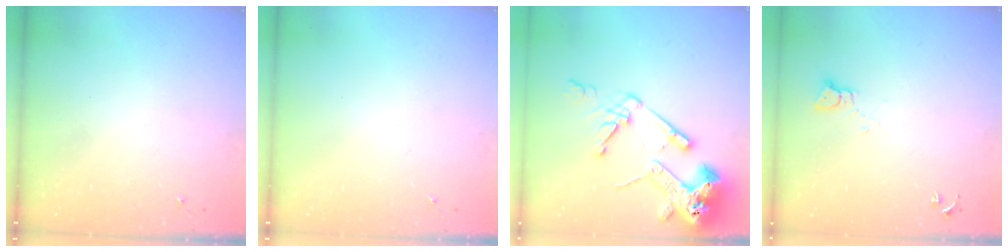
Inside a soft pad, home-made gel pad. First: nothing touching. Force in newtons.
{"total": 0.0}
{"total": 17.2, "press": 17.1, "slide": 2.2}
{"total": 2.2, "press": 2.2, "slide": 0.2}